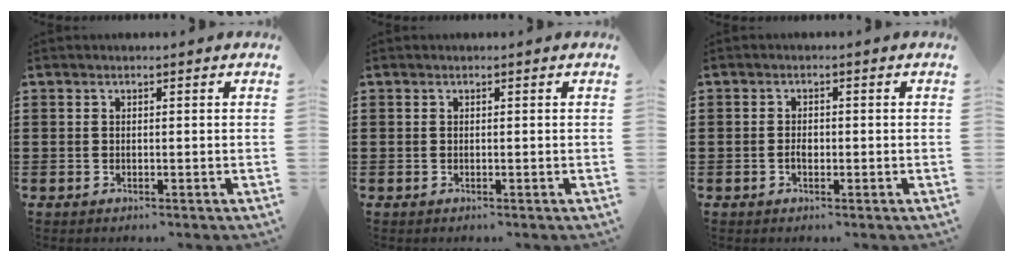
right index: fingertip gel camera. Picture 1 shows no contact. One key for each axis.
{"total": 0.0}
{"total": 1.3, "fx": -0.4, "fy": 0.7, "fz": 1.0, "tx": -0.020, "ty": 0.001, "tz": -0.008}